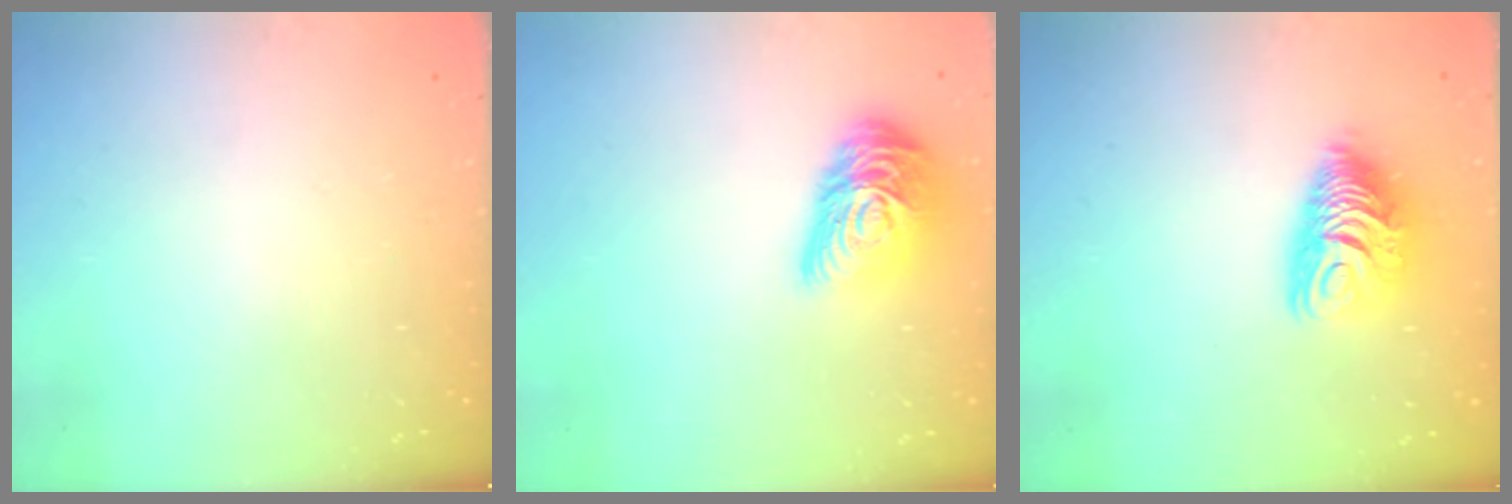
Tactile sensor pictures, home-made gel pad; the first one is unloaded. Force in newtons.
{"total": 14.8, "press": 14.8, "slide": 1.0}
{"total": 10.2, "press": 10.2, "slide": 0.7}